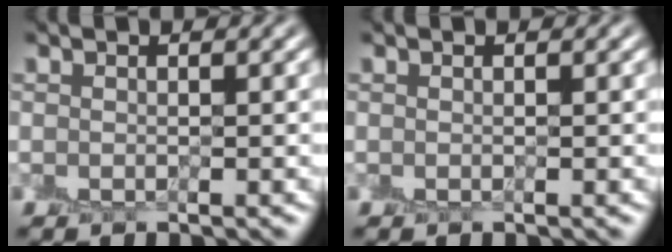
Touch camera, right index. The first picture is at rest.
{"total": 0.0}